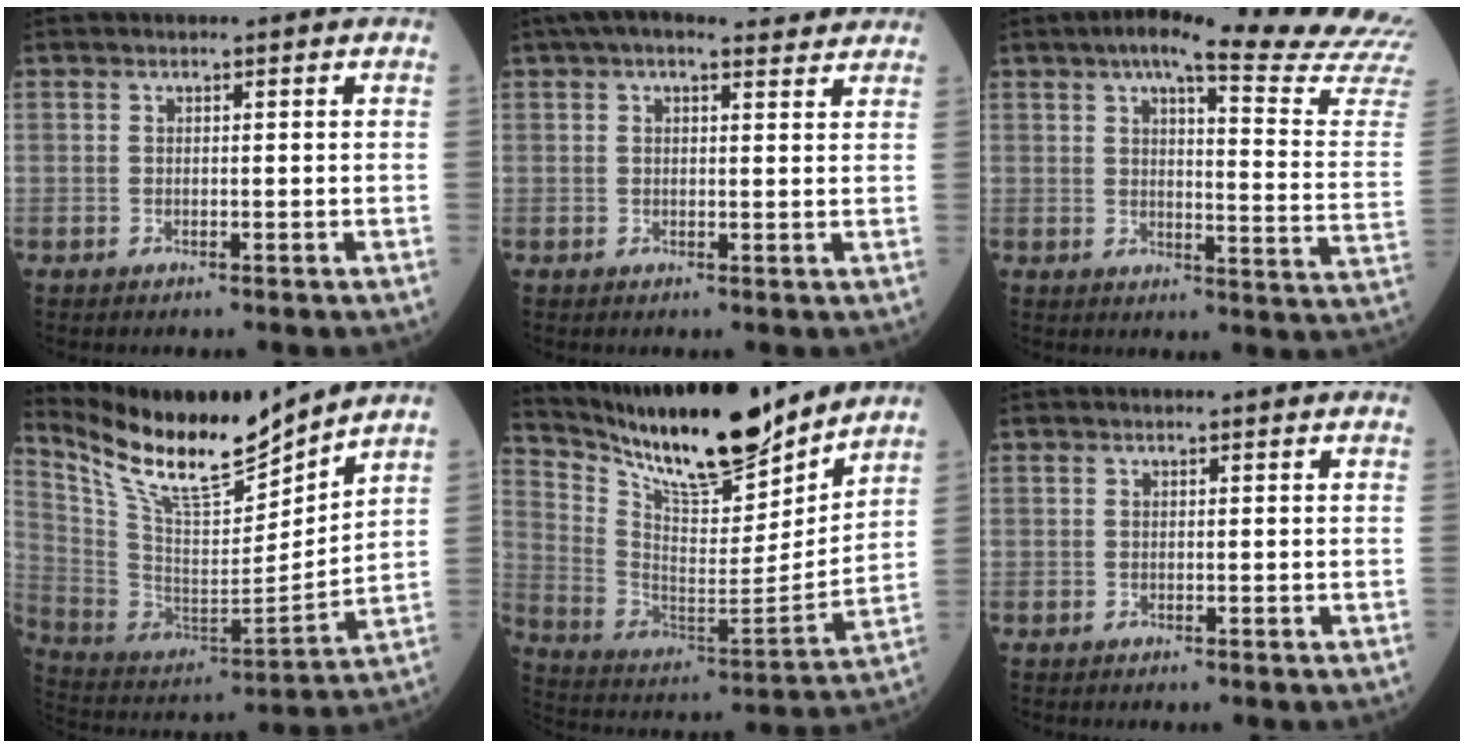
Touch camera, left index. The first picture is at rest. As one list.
[{"total": 9.4, "force": [7.9, 2.4, 4.4], "torque": [-0.068, 0.039, 0.105]}, {"total": 21.4, "force": [19.1, -0.9, 9.5], "torque": [-0.130, -0.091, 0.219]}, {"total": 16.5, "force": [14.1, 2.1, 8.2], "torque": [-0.166, -0.004, 0.271]}, {"total": 19.8, "force": [17.1, 3.3, 9.3], "torque": [-0.174, -0.025, 0.294]}, {"total": 0.0}]